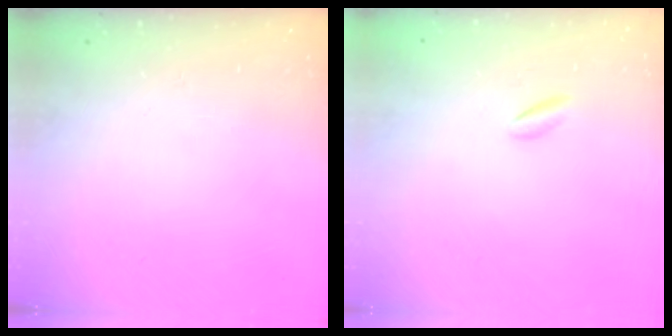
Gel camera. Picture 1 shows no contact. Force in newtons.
{"total": 0.8, "press": 0.6, "slide": 0.5}